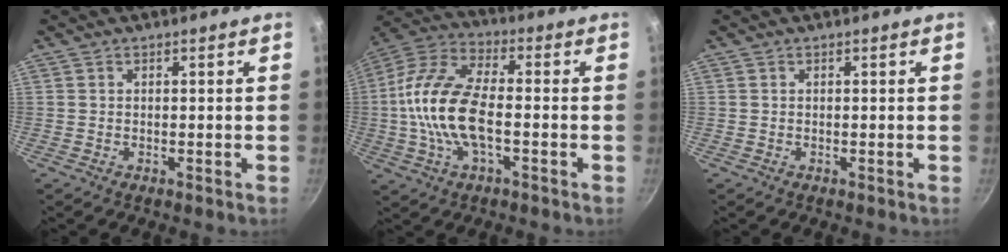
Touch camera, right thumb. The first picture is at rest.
{"total": 16.1, "force": [-2.0, 7.5, 14.1], "torque": [-0.273, 0.034, -0.056]}
{"total": 0.0}